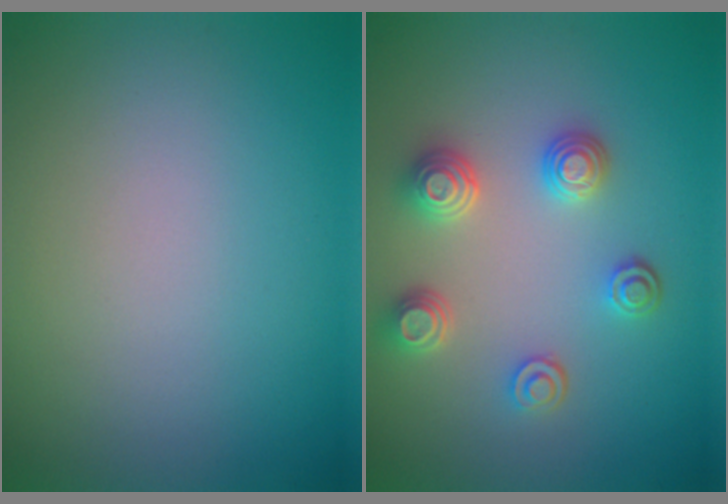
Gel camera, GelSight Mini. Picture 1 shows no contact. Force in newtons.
{"total": 3.5, "press": 3.2, "slide": 1.5}